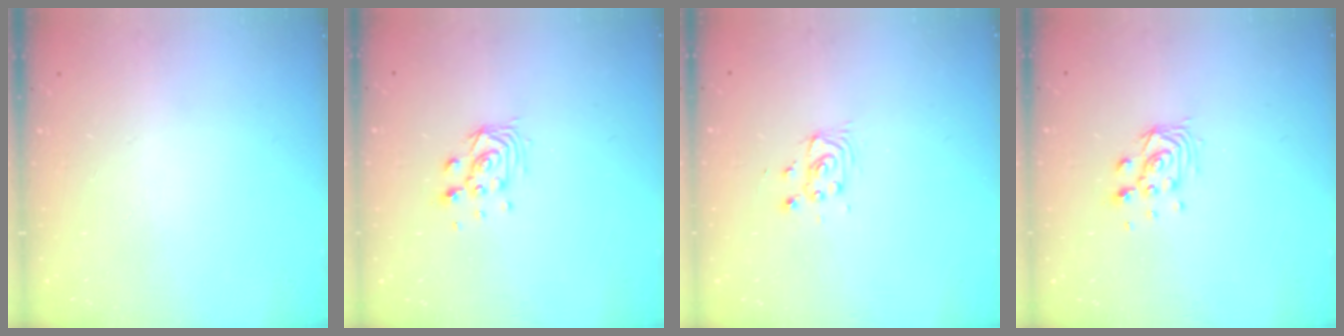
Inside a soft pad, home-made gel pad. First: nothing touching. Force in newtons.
{"total": 8.3, "press": 8.3, "slide": 0.5}
{"total": 3.5, "press": 3.5, "slide": 0.4}
{"total": 8.3, "press": 8.3, "slide": 0.5}